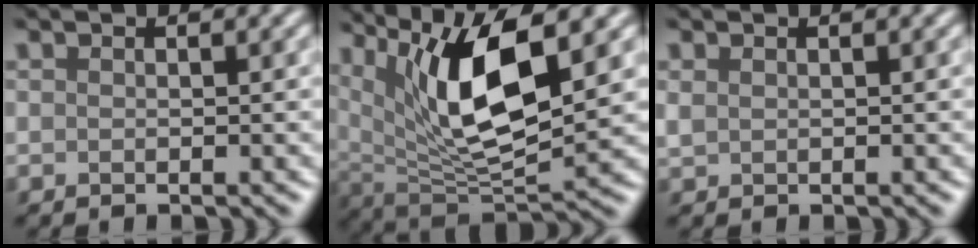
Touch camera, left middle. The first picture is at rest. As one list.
[{"total": 9.8, "force": [3.7, 3.2, 8.5], "torque": [-0.155, -0.014, 0.071]}, {"total": 0.7, "force": [0.3, 0.5, 0.3], "torque": [-0.013, -0.001, 0.010]}]